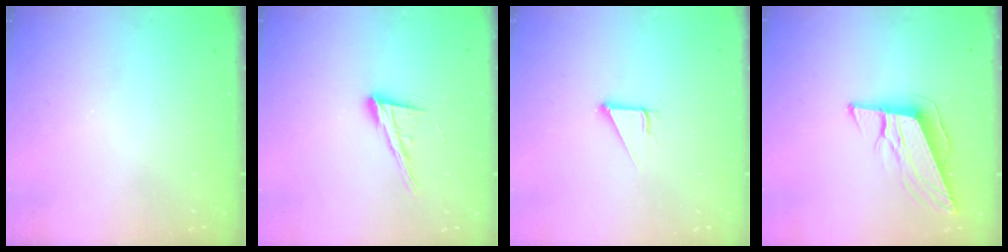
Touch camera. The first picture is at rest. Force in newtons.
{"total": 13.2, "press": 12.7, "slide": 3.4}
{"total": 2.9, "press": 2.9, "slide": 0.1}
{"total": 10.7, "press": 10.3, "slide": 2.6}